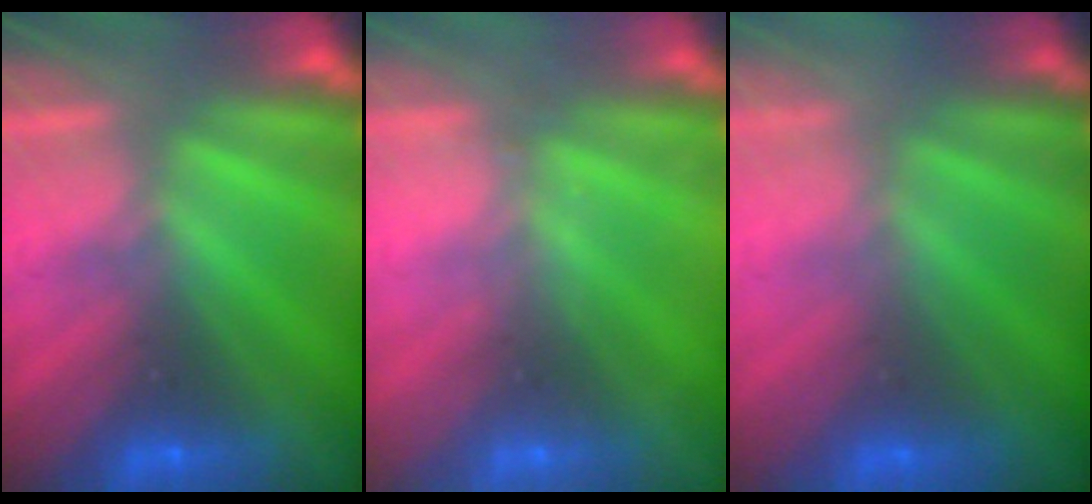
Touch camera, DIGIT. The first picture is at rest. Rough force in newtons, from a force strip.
{"total": 2.1}
{"total": 2.8}